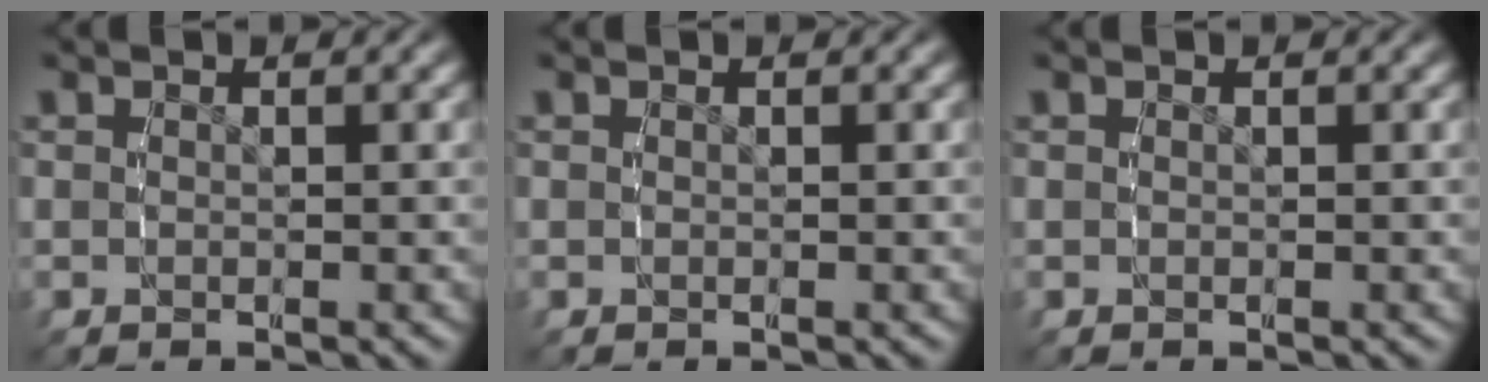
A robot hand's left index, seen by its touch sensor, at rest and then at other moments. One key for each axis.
{"total": 0.0}
{"total": 0.0}